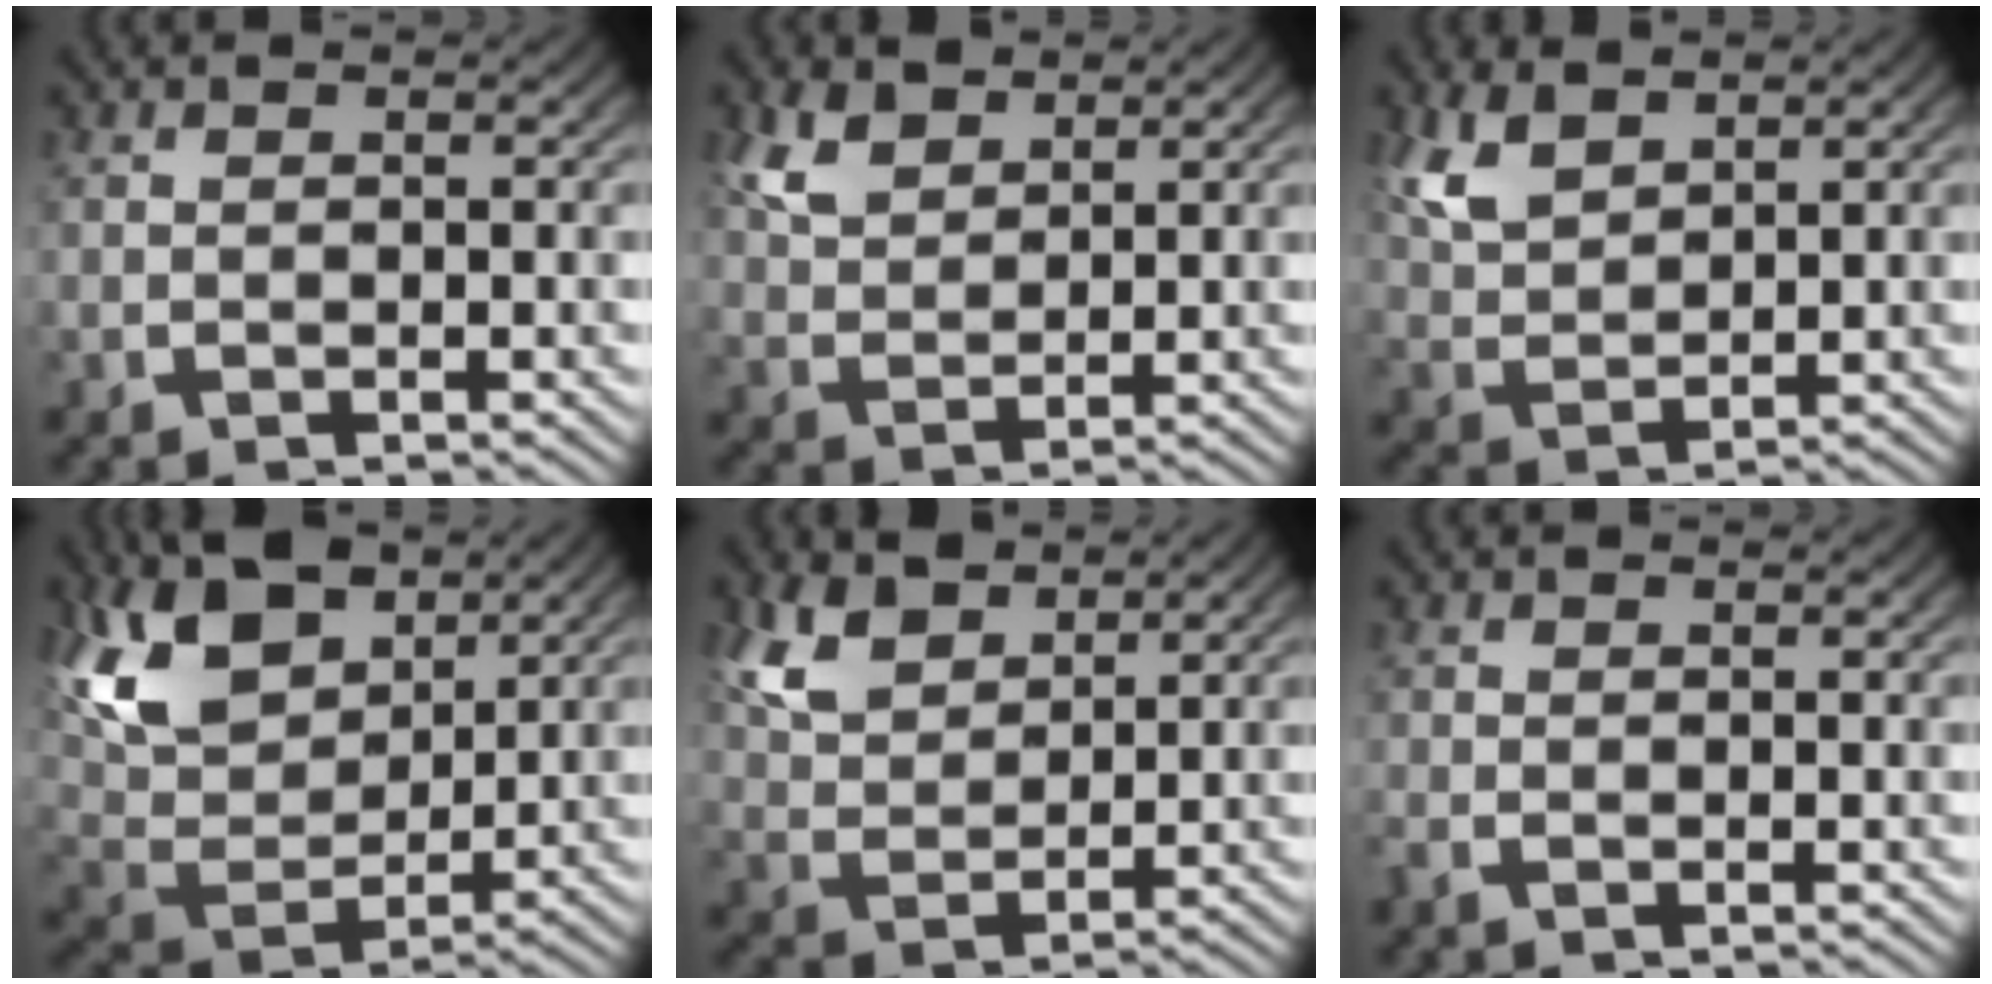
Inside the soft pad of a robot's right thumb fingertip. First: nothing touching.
{"total": 4.3, "force": [2.8, 2.3, 2.3], "torque": [-0.052, -0.004, 0.063]}
{"total": 4.6, "force": [2.6, 2.5, 2.8], "torque": [-0.073, -0.007, 0.064]}
{"total": 11.8, "force": [3.5, 7.6, 8.3], "torque": [-0.182, -0.017, 0.068]}
{"total": 5.9, "force": [3.2, 3.4, 3.5], "torque": [-0.086, -0.012, 0.073]}
{"total": 0.8, "force": [-0.5, 0.4, 0.5], "torque": [-0.013, -0.002, -0.012]}